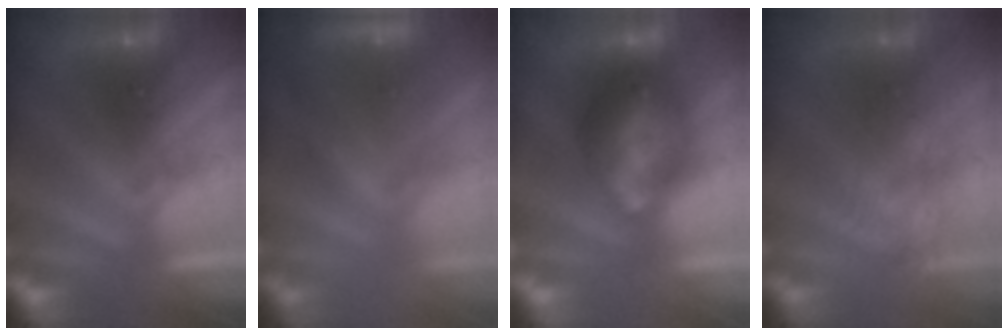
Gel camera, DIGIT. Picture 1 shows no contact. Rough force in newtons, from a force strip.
{"total": 7.3}
{"total": 10.7}
{"total": 4.0}